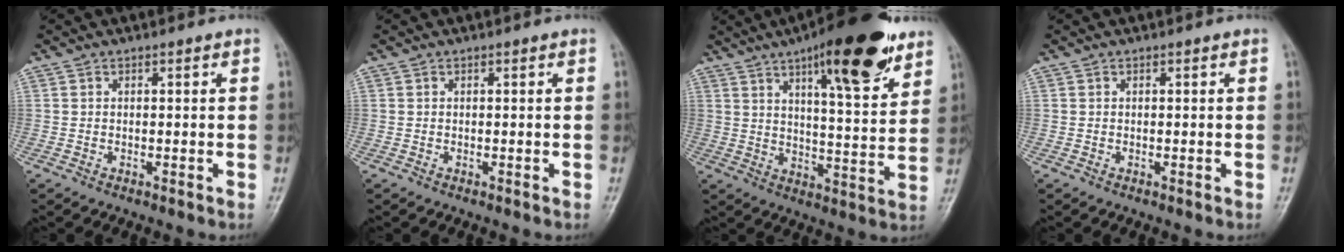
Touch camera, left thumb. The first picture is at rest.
{"total": 0.0}
{"total": 19.3, "force": [11.6, 5.3, 14.5], "torque": [-0.184, -0.051, 0.174]}
{"total": 0.0}